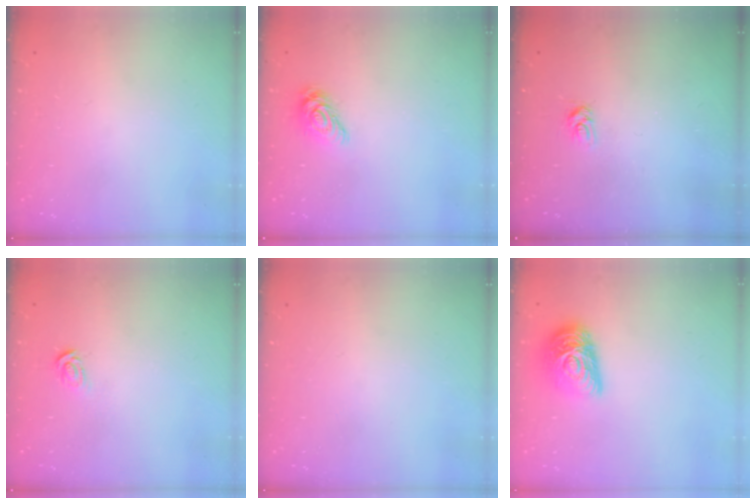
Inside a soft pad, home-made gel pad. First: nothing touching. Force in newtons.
{"total": 8.9, "press": 8.9, "slide": 0.4}
{"total": 4.3, "press": 4.2, "slide": 0.5}
{"total": 3.0, "press": 3.0, "slide": 0.1}
{"total": 0.0}
{"total": 13.5, "press": 13.5, "slide": 0.9}